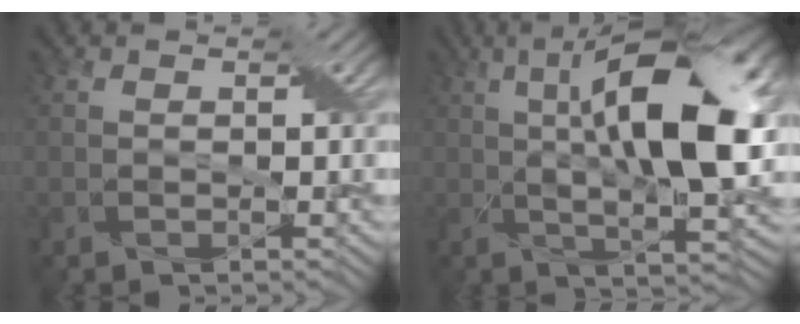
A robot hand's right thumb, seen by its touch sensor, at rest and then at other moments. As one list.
[{"total": 14.3, "force": [2.5, 4.4, 13.4], "torque": [-0.217, 0.007, 0.031]}]